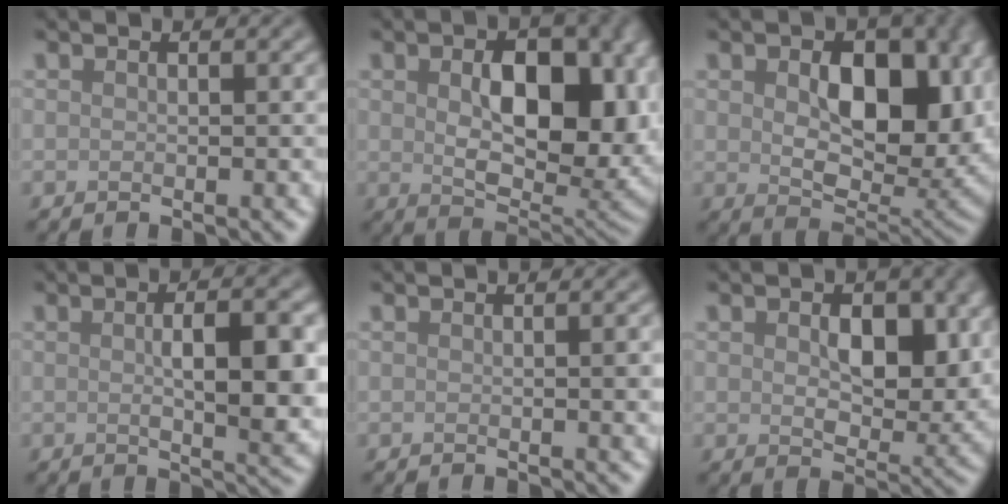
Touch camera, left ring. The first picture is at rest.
{"total": 11.7, "force": [1.4, 6.7, 9.4], "torque": [-0.134, -0.016, 0.035]}
{"total": 11.2, "force": [1.8, 6.8, 8.7], "torque": [-0.126, -0.018, 0.040]}
{"total": 6.7, "force": [0.2, 2.1, 6.4], "torque": [-0.096, -0.004, 0.006]}
{"total": 1.4, "force": [0.0, 0.2, 1.3], "torque": [-0.016, 0.000, 0.000]}
{"total": 6.2, "force": [1.2, 3.8, 4.7], "torque": [-0.066, -0.016, 0.023]}